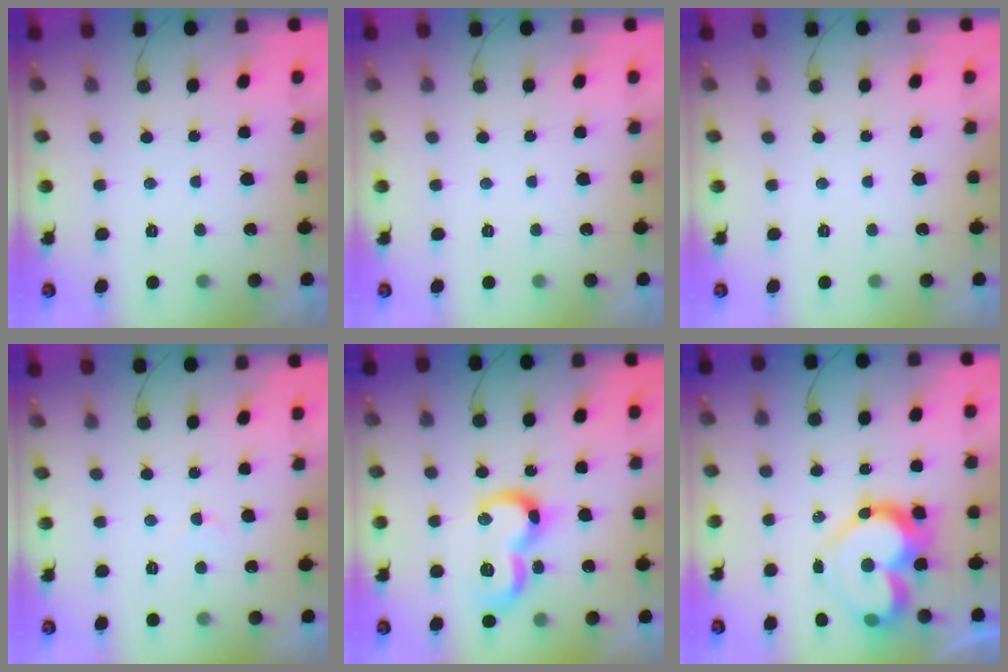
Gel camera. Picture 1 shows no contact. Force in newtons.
{"total": 0.0}
{"total": 0.0}
{"total": 2.4, "press": 2.4, "slide": 0.2}
{"total": 13.8, "press": 13.7, "slide": 1.2}
{"total": 17.6, "press": 17.6, "slide": 1.3}